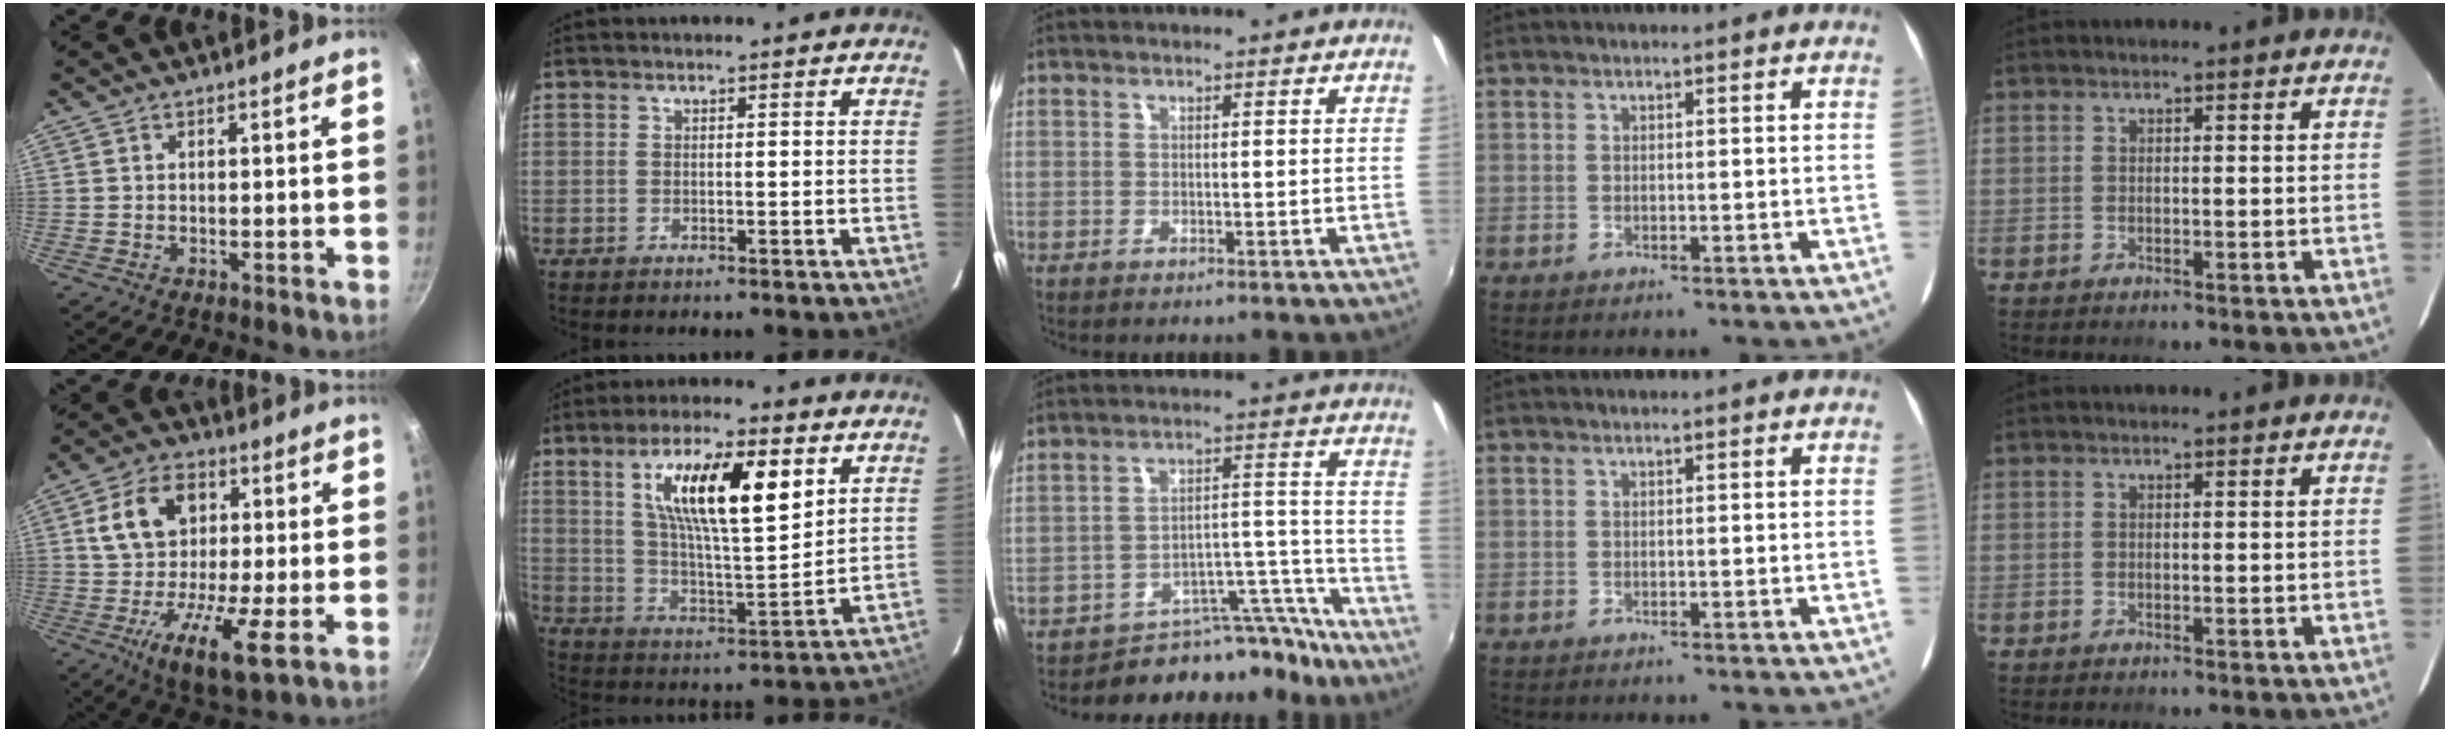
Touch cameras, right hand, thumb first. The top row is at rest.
{"thumb": {"total": 15.8, "force": [-1.0, 8.2, 13.4], "torque": [-0.210, 0.015, -0.031]}, "index": {"total": 16.9, "force": [6.9, 4.7, 14.6], "torque": [-0.246, 0.006, 0.122]}, "middle": {"total": 12.0, "force": [-11.2, 4.1, 1.0], "torque": [0.006, 0.060, -0.158]}}